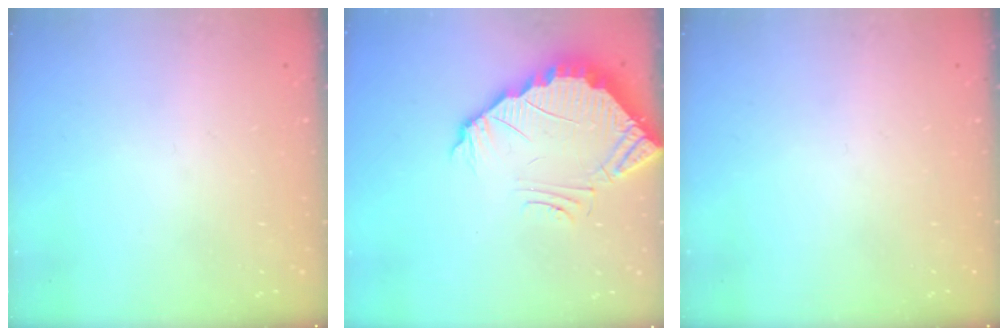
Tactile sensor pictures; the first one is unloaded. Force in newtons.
{"total": 3.7, "press": 3.7, "slide": 0.2}
{"total": 0.0}